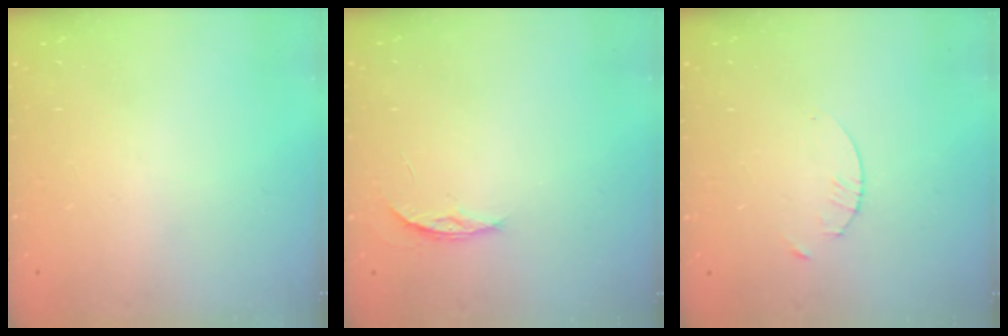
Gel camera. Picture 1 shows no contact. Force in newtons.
{"total": 3.5, "press": 3.5, "slide": 0.4}
{"total": 1.7, "press": 1.6, "slide": 0.2}